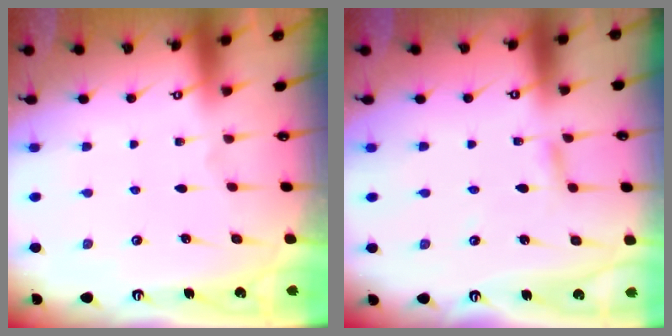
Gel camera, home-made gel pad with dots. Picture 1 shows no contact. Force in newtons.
{"total": 2.9, "press": 2.8, "slide": 0.3}